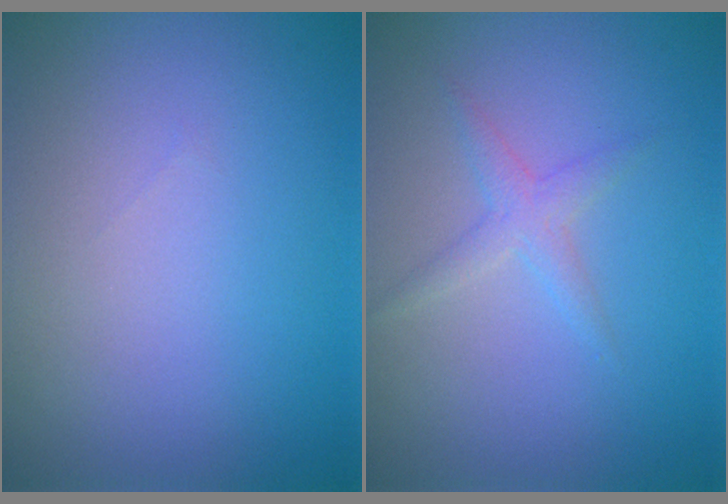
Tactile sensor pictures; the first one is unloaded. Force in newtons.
{"total": 1.6, "press": 1.6, "slide": 0.1}